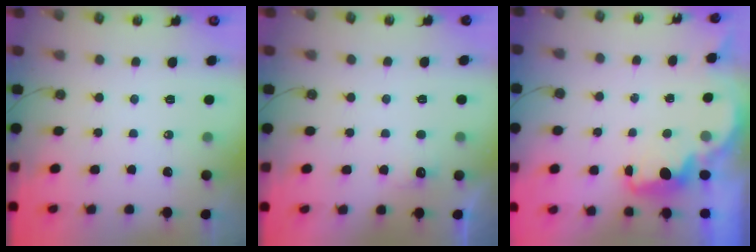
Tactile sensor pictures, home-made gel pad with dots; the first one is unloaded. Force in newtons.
{"total": 5.4, "press": 5.2, "slide": 1.3}
{"total": 2.1, "press": 2.0, "slide": 0.7}